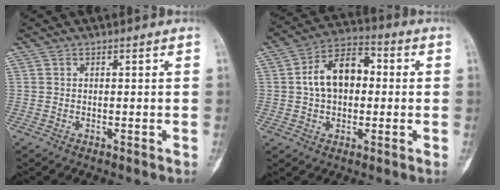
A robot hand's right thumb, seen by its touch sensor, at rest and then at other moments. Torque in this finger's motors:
{"motor_torque": [1.55, 1.34, 0.53, -0.50, 0.36]}